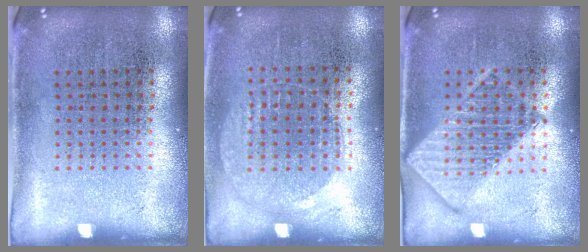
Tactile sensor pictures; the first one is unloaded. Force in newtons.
{"total": 1.0, "press": 0.9, "slide": 0.4}
{"total": 2.9, "press": 2.9, "slide": 0.5}